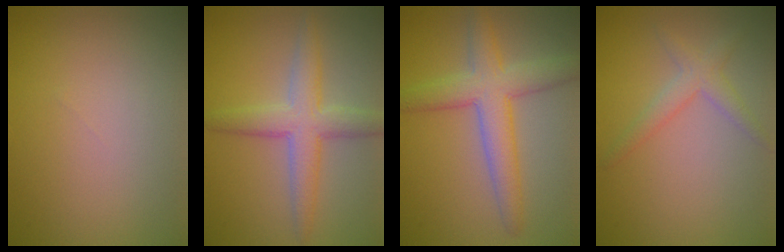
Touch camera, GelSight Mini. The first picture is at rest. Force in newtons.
{"total": 4.5, "press": 4.5, "slide": 0.2}
{"total": 5.4, "press": 5.3, "slide": 0.4}
{"total": 2.1, "press": 2.1, "slide": 0.1}